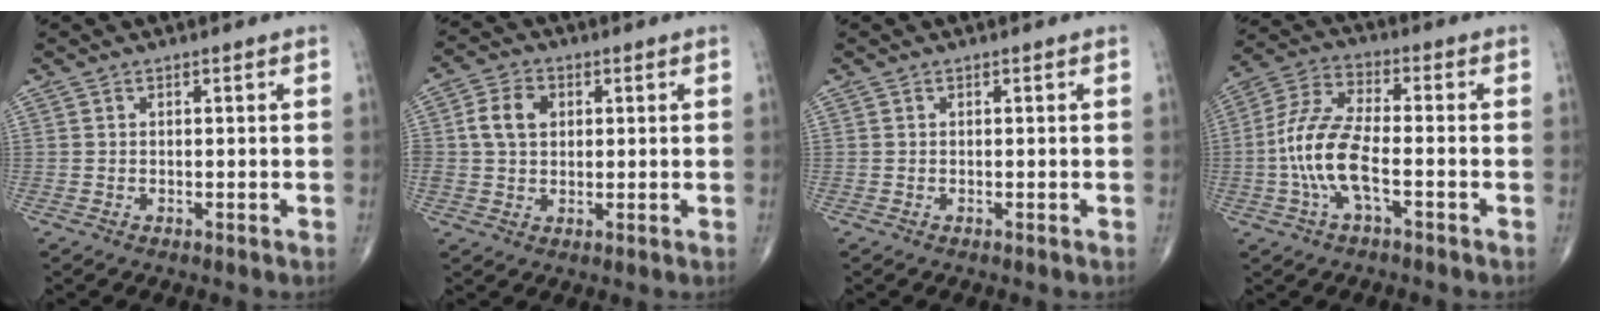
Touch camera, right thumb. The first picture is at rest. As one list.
[{"total": 6.6, "force": [1.3, 4.9, 4.2], "torque": [-0.069, 0.008, 0.019]}, {"total": 0.0}, {"total": 11.6, "force": [-2.8, 4.4, 10.3], "torque": [-0.229, 0.034, -0.058]}]